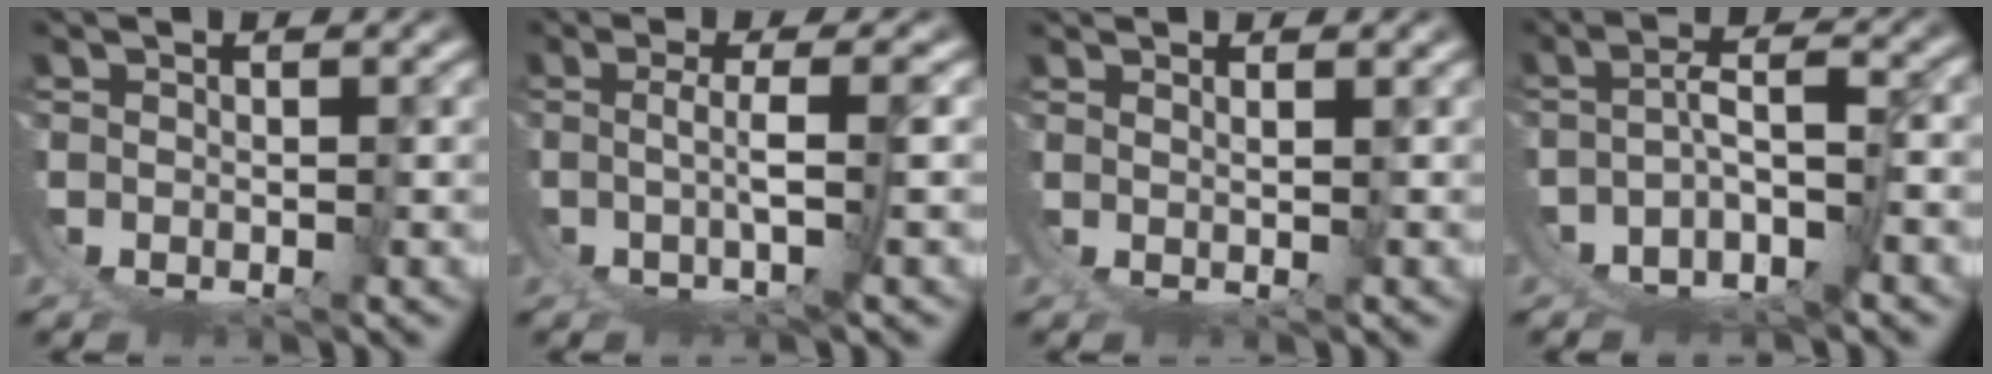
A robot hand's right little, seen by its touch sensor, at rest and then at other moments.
{"total": 4.0, "force": [-0.3, -1.4, 3.7], "torque": [-0.049, -0.009, 0.003]}
{"total": 1.6, "force": [1.0, -1.2, 0.4], "torque": [-0.001, -0.008, 0.026]}
{"total": 6.5, "force": [-3.2, 3.9, 4.1], "torque": [-0.071, -0.018, -0.046]}